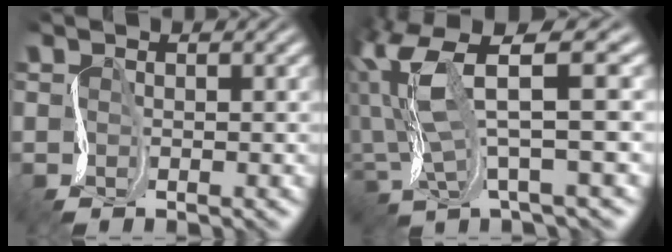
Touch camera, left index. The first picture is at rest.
{"total": 8.8, "force": [3.0, 2.4, 7.9], "torque": [-0.172, 0.013, 0.059]}